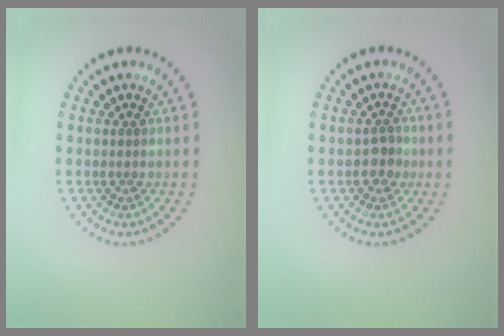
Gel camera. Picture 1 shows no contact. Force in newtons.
{"total": 1.6, "press": 1.5, "slide": 0.5}